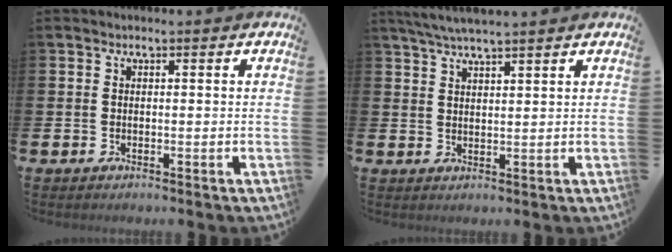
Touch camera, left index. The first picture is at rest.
{"total": 5.1, "force": [4.8, 0.0, 1.7], "torque": [-0.042, -0.018, 0.086]}